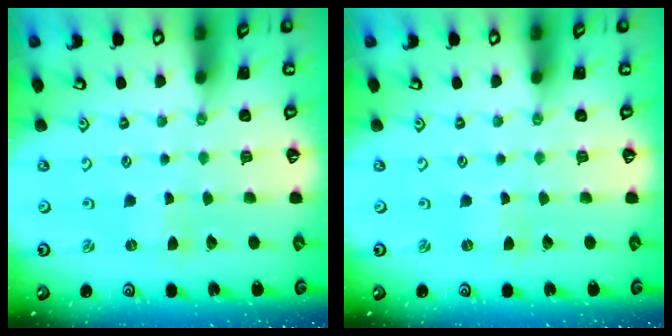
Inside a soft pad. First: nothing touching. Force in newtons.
{"total": 0.0}